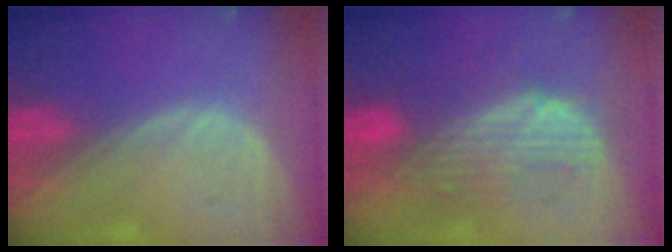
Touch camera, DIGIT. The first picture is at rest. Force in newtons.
{"total": 7.8, "press": 7.7, "slide": 1.4}